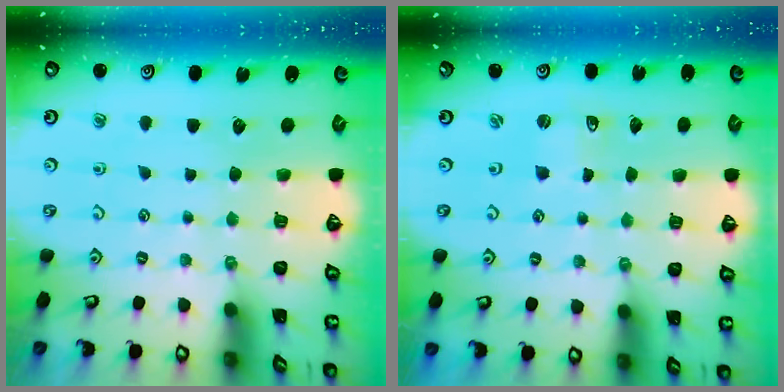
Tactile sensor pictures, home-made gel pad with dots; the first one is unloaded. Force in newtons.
{"total": 2.3, "press": 2.3, "slide": 0.4}